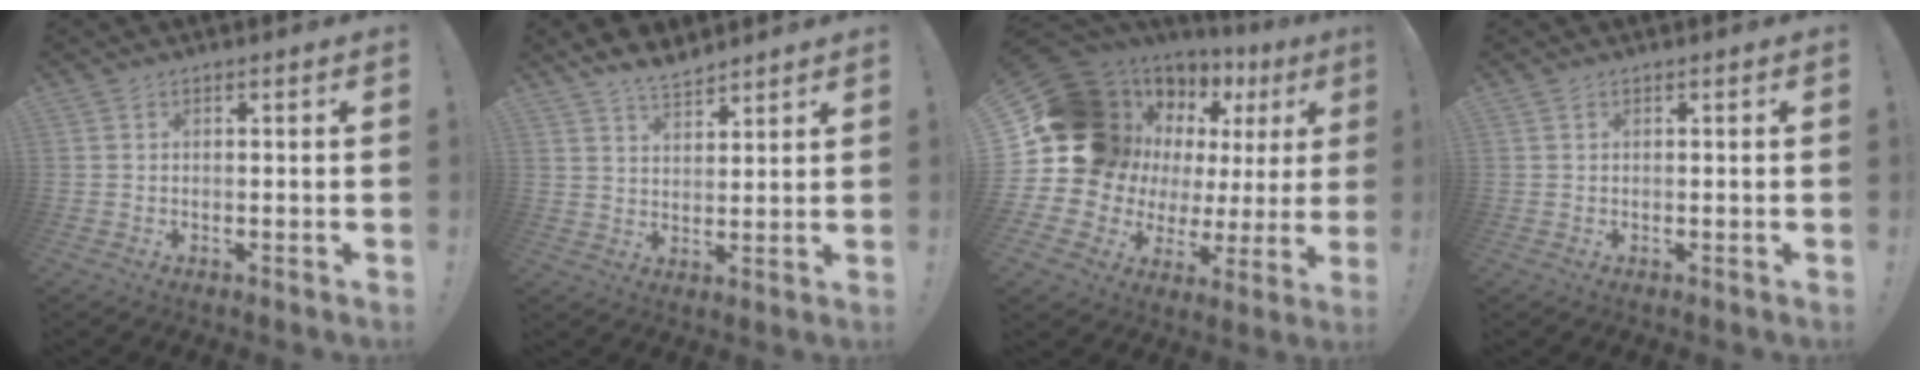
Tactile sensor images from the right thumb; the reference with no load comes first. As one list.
[{"total": 6.5, "force": [5.7, 2.3, 2.3], "torque": [-0.038, -0.031, 0.105]}, {"total": 18.6, "force": [6.0, 14.2, 10.3], "torque": [-0.169, -0.070, 0.154]}, {"total": 0.0}]